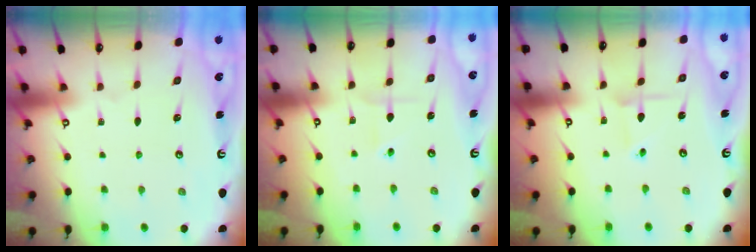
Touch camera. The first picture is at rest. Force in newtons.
{"total": 1.9, "press": 1.8, "slide": 0.4}
{"total": 2.1, "press": 2.1, "slide": 0.2}